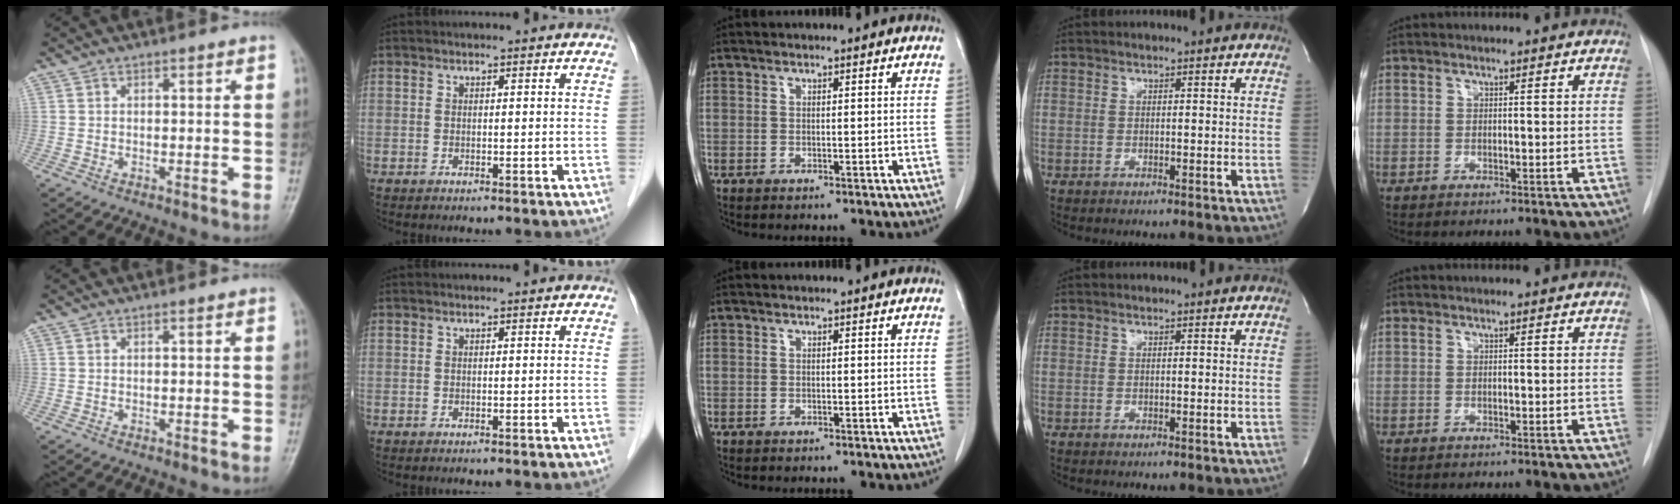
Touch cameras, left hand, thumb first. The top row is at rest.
{}